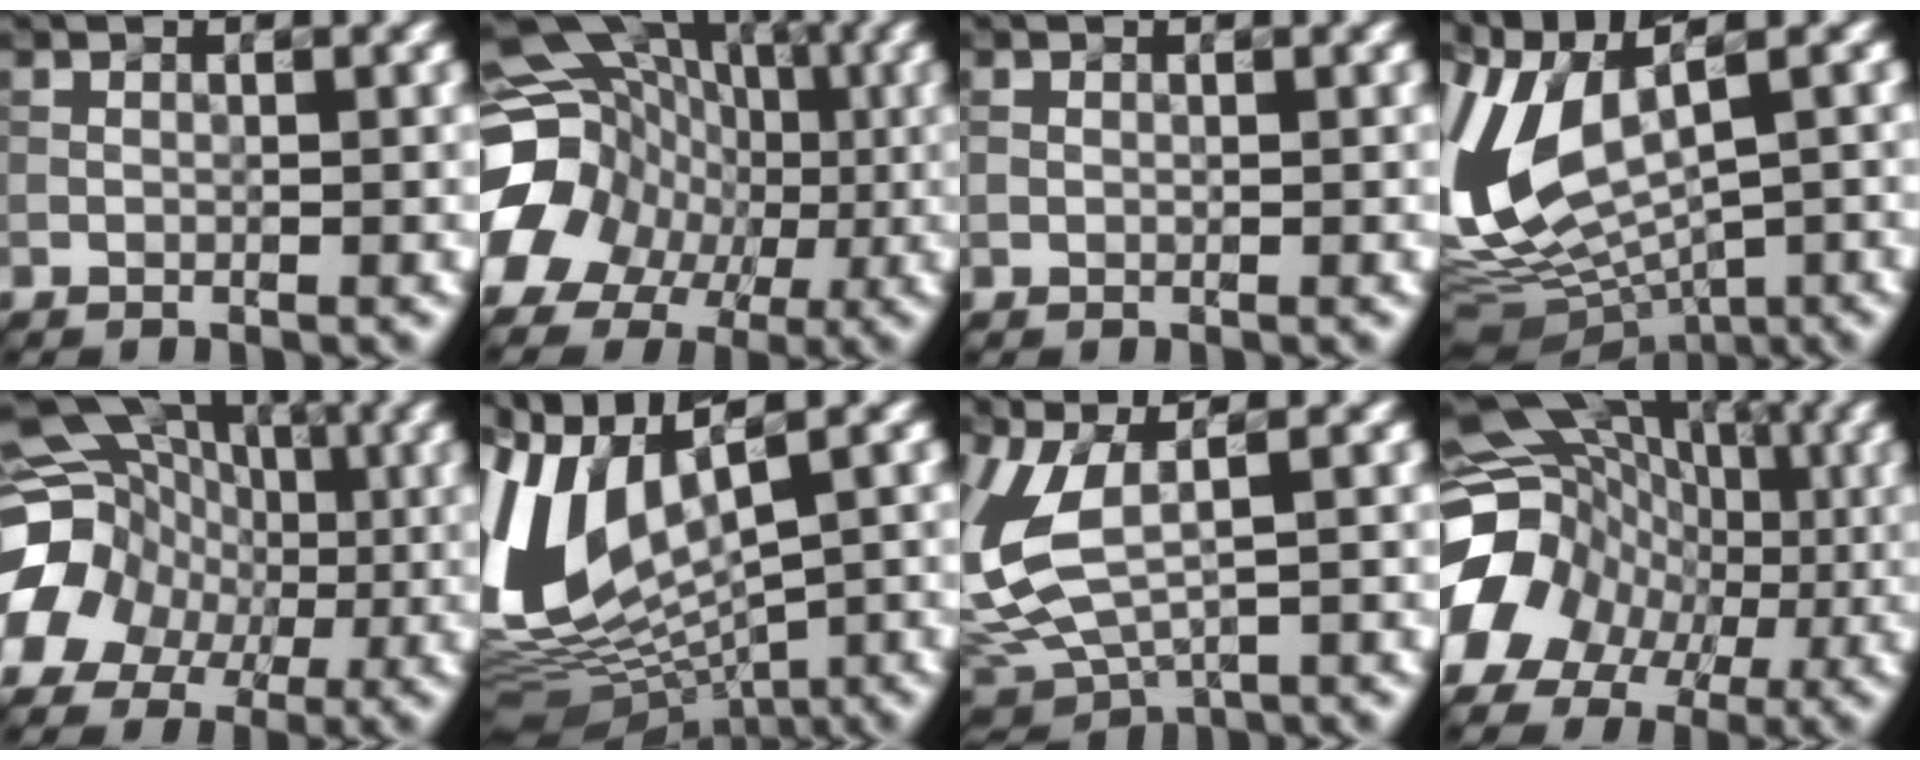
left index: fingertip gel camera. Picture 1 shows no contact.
{"total": 16.7, "force": [-2.2, 13.8, 9.0], "torque": [-0.154, 0.009, -0.046]}
{"total": 0.0}
{"total": 11.8, "force": [0.8, 5.2, 10.5], "torque": [-0.239, -0.002, 0.042]}
{"total": 15.5, "force": [-1.4, 13.8, 6.9], "torque": [-0.151, 0.015, -0.041]}
{"total": 11.7, "force": [0.8, 6.9, 9.4], "torque": [-0.212, -0.006, 0.037]}
{"total": 7.2, "force": [0.7, 3.2, 6.4], "torque": [-0.159, -0.005, 0.022]}
{"total": 14.7, "force": [-3.4, 12.3, 7.4], "torque": [-0.136, -0.003, -0.055]}